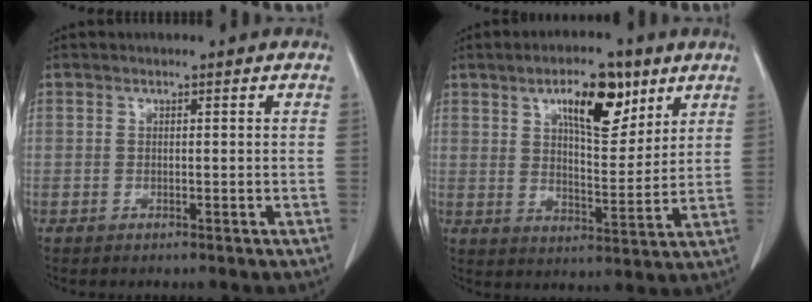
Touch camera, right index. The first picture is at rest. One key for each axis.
{"total": 11.0, "fx": 6.0, "fy": 3.7, "fz": 8.5, "tx": -0.137, "ty": 0.004, "tz": 0.099}